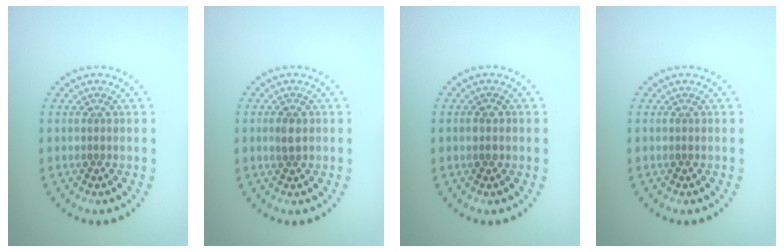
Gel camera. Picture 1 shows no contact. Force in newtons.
{"total": 1.4, "press": 1.4, "slide": 0.1}
{"total": 1.5, "press": 1.5, "slide": 0.1}
{"total": 0.0}